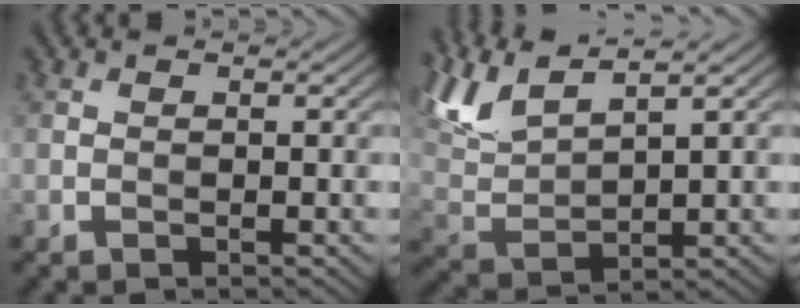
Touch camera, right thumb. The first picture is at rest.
{"total": 9.3, "force": [6.7, 2.4, 6.1], "torque": [-0.153, 0.019, 0.139]}